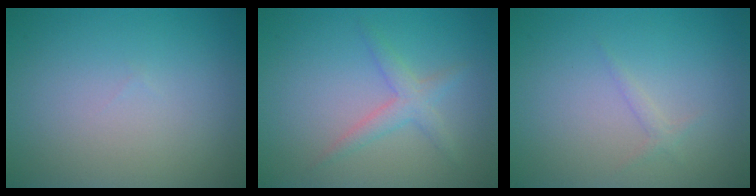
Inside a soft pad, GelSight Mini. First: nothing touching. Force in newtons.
{"total": 2.1, "press": 2.1, "slide": 0.1}
{"total": 0.8, "press": 0.8, "slide": 0.1}